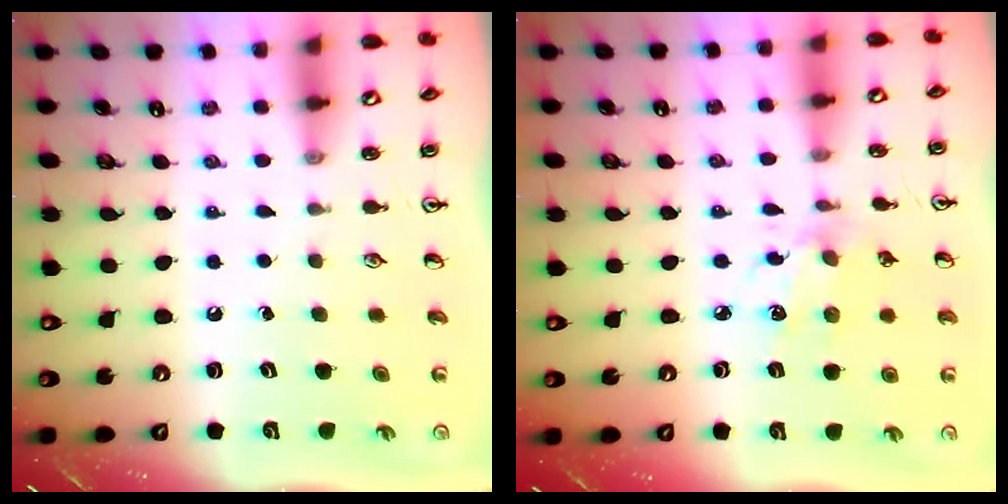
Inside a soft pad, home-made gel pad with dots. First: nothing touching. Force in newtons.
{"total": 5.7, "press": 5.6, "slide": 0.6}